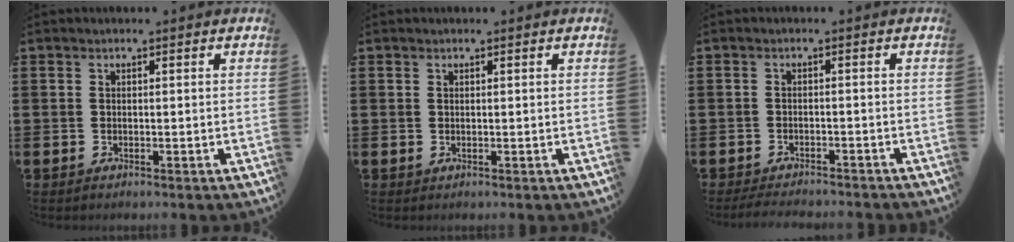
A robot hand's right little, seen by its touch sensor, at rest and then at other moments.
{"total": 0.0}
{"total": 1.8, "force": [-1.8, 0.0, 0.5], "torque": [-0.009, 0.006, -0.035]}